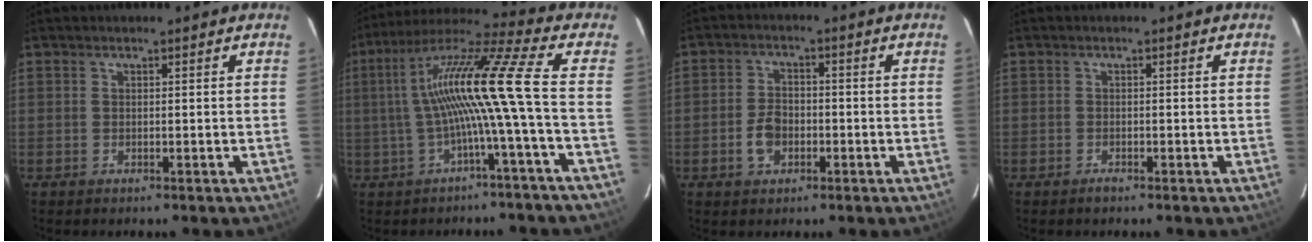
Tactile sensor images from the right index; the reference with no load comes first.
{"total": 14.0, "force": [-1.7, -2.3, 13.7], "torque": [-0.246, 0.011, -0.031]}
{"total": 5.1, "force": [-1.9, 3.5, 3.2], "torque": [-0.068, 0.010, -0.031]}
{"total": 1.1, "force": [-0.9, 0.3, 0.5], "torque": [-0.009, -0.001, -0.017]}